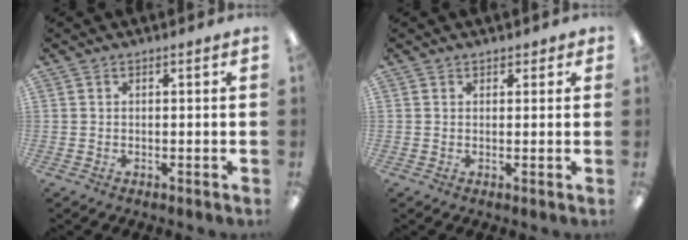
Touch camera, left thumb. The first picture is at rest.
{"total": 1.6, "force": [1.1, 1.1, 0.0], "torque": [0.007, 0.000, 0.018]}